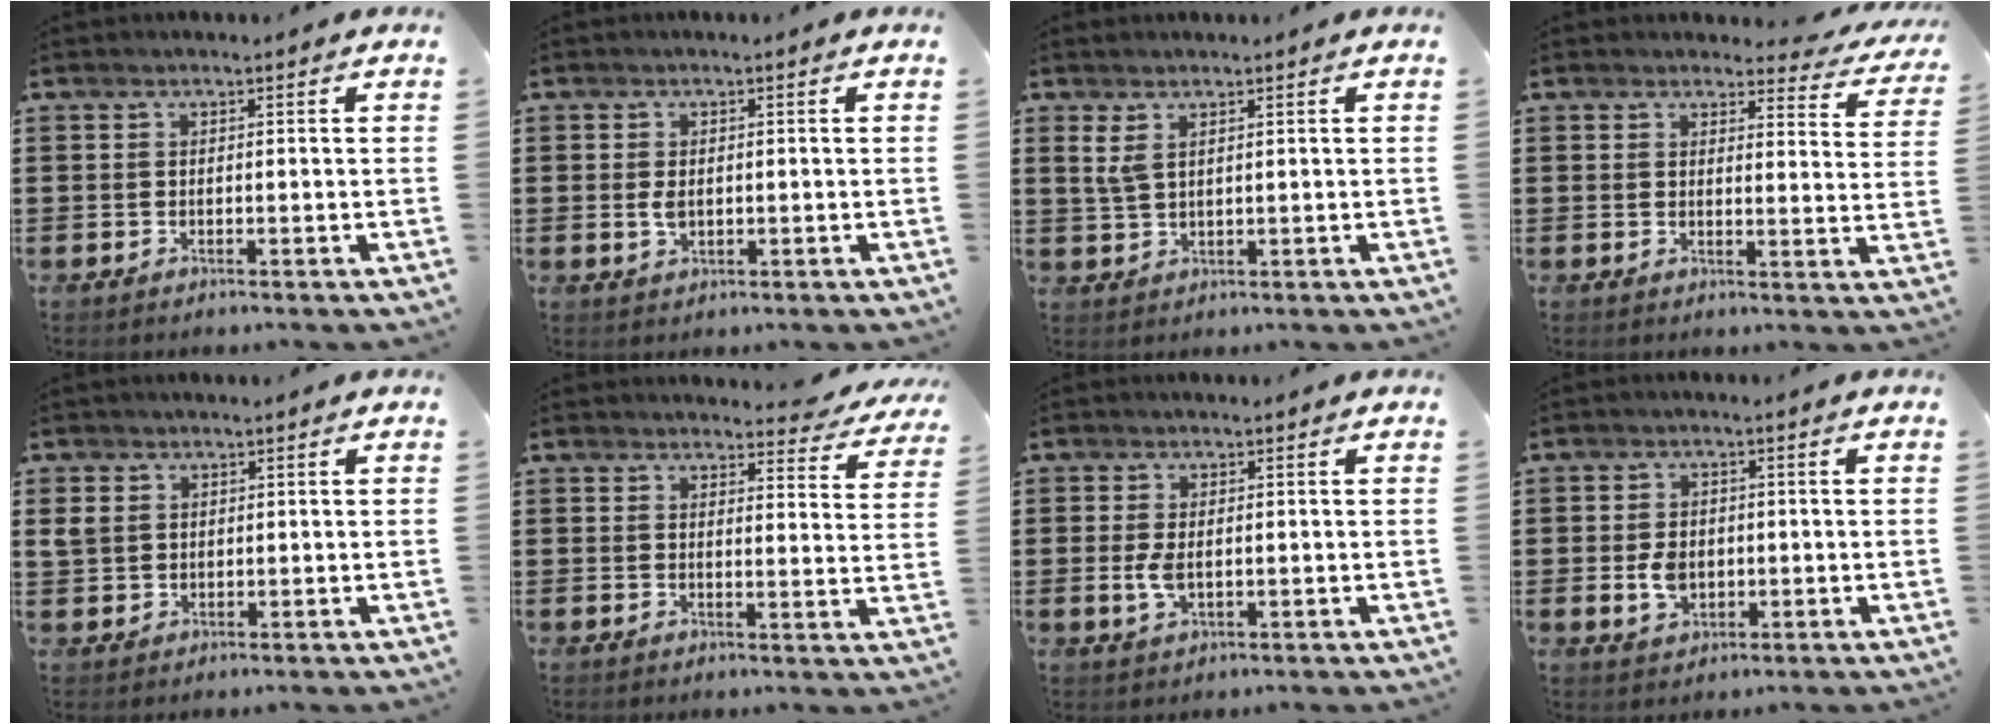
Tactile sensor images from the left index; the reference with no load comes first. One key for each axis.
{"total": 2.1, "fx": 0.1, "fy": 1.2, "fz": 1.7, "tx": -0.043, "ty": 0.001, "tz": -0.002}
{"total": 2.7, "fx": 1.2, "fy": 1.0, "fz": 2.2, "tx": -0.054, "ty": 0.000, "tz": 0.021}
{"total": 3.2, "fx": 3.0, "fy": 0.7, "fz": 0.9, "tx": -0.016, "ty": -0.016, "tz": 0.049}
{"total": 2.3, "fx": 0.8, "fy": 2.0, "fz": 1.0, "tx": -0.035, "ty": 0.006, "tz": 0.011}
{"total": 3.9, "fx": 3.7, "fy": 0.5, "fz": 1.1, "tx": -0.019, "ty": -0.019, "tz": 0.065}
{"total": 3.1, "fx": -0.1, "fy": 1.6, "fz": 2.7, "tx": -0.067, "ty": -0.002, "tz": -0.006}
{"total": 4.0, "fx": -0.4, "fy": 2.9, "fz": 2.8, "tx": -0.064, "ty": 0.003, "tz": -0.009}